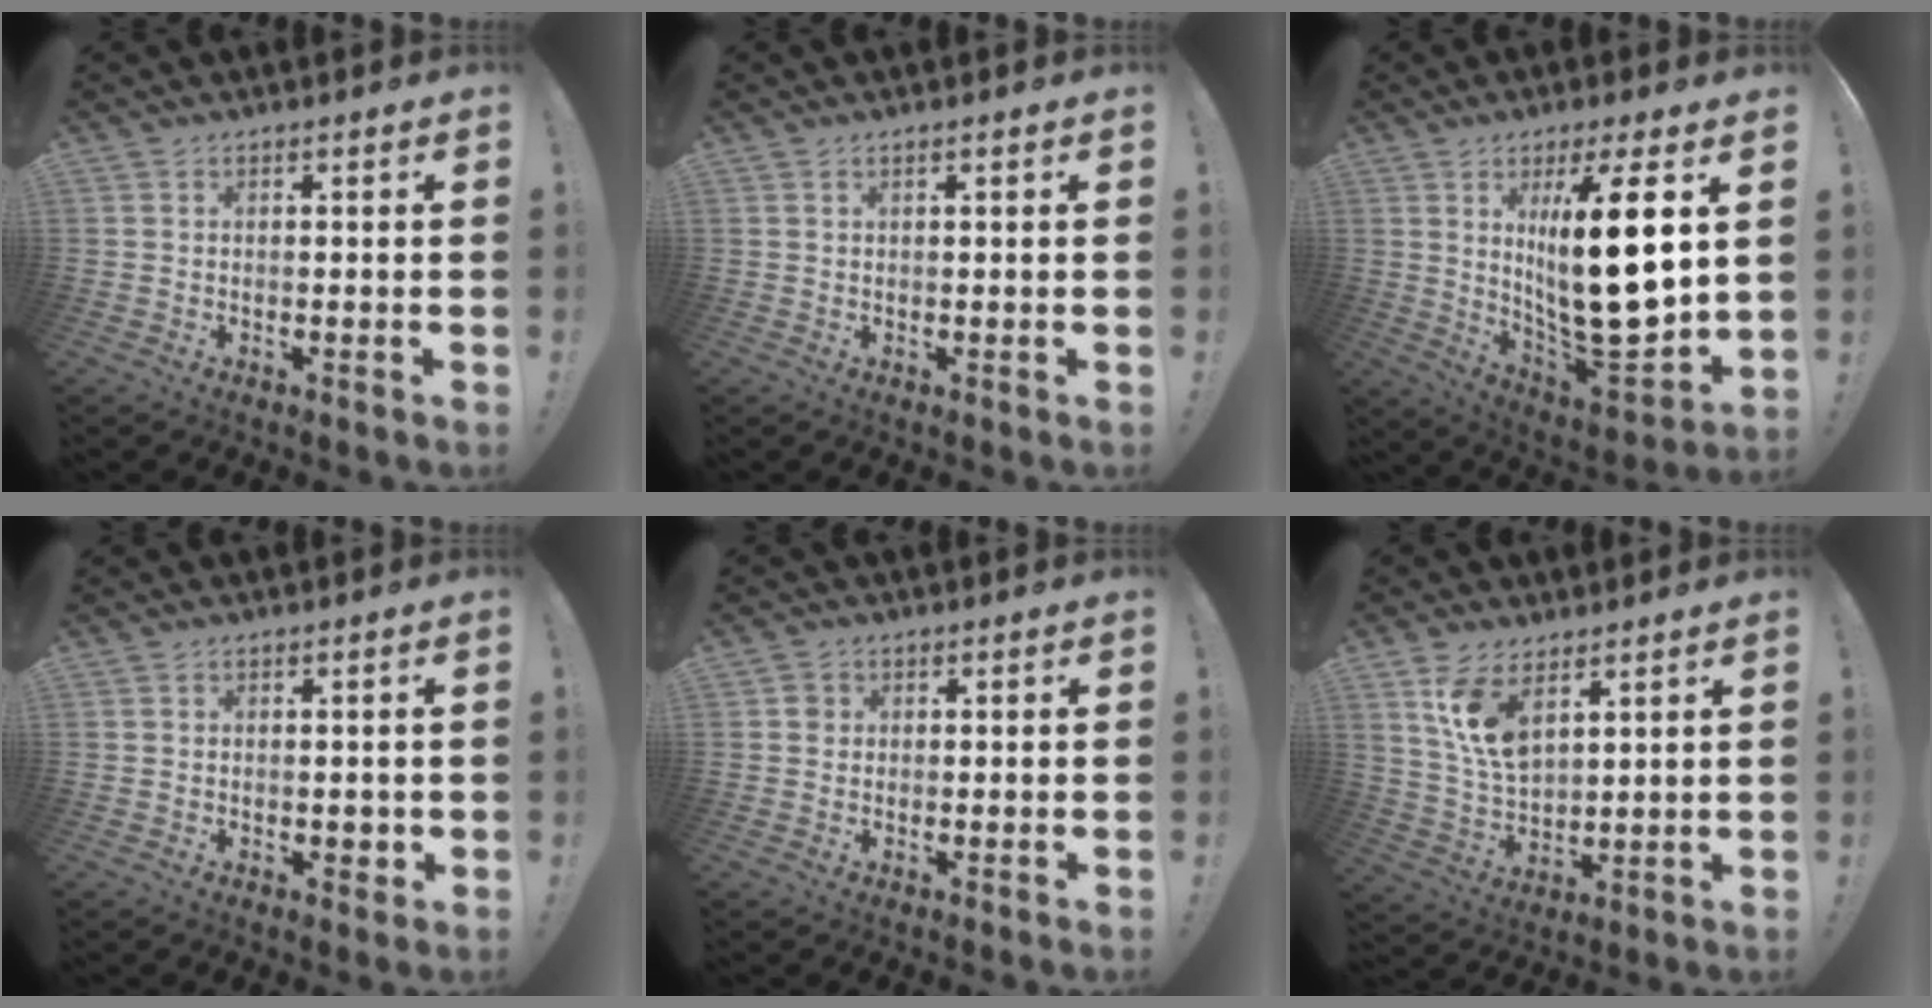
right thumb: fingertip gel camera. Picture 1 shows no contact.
{"total": 1.0, "force": [0.4, 0.0, 0.9], "torque": [-0.020, 0.002, 0.007]}
{"total": 20.3, "force": [5.3, 4.9, 18.9], "torque": [-0.321, -0.049, 0.075]}
{"total": 1.8, "force": [0.0, 1.3, 1.3], "torque": [-0.008, 0.000, -0.002]}
{"total": 2.0, "force": [0.2, 2.0, 0.5], "torque": [-0.002, 0.002, 0.003]}
{"total": 11.0, "force": [6.3, 5.4, 7.1], "torque": [-0.134, -0.029, 0.119]}